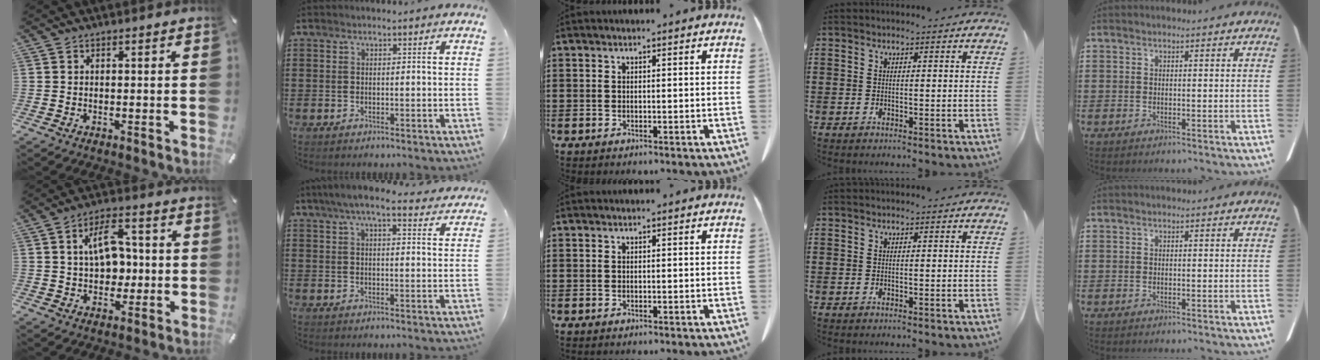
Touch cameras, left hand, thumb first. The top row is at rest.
{"thumb": {"total": 10.6, "force": [1.0, 7.5, 7.3], "torque": [-0.111, 0.006, 0.016]}, "index": {"total": 6.6, "force": [5.4, 0.7, 3.8], "torque": [-0.087, -0.011, 0.096]}}